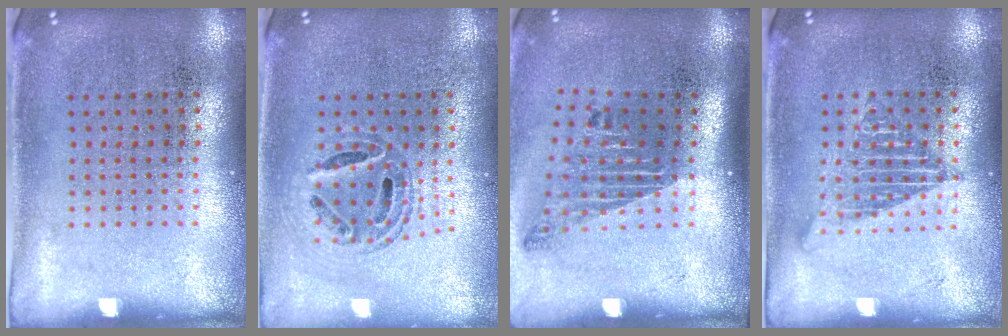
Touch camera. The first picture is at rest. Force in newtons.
{"total": 0.8, "press": 0.7, "slide": 0.1}
{"total": 1.8, "press": 1.2, "slide": 1.4}
{"total": 1.2, "press": 1.2, "slide": 0.0}